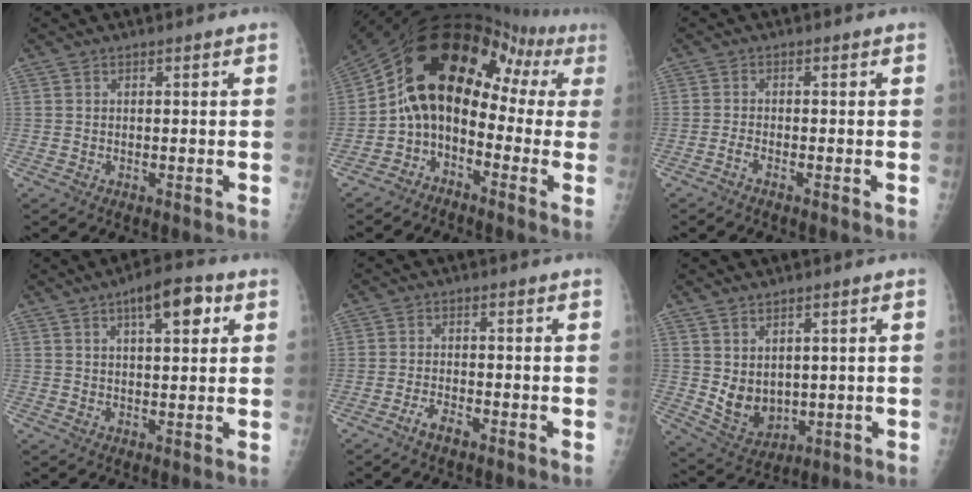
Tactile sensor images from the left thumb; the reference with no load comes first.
{"total": 15.9, "force": [0.4, 11.2, 11.2], "torque": [-0.124, 0.102, -0.011]}
{"total": 1.4, "force": [-1.1, 0.1, 0.8], "torque": [-0.024, 0.003, -0.026]}
{"total": 8.2, "force": [3.8, 3.1, 6.6], "torque": [-0.081, -0.002, 0.052]}
{"total": 2.9, "force": [-2.1, 1.0, 1.8], "torque": [-0.041, 0.011, -0.040]}
{"total": 7.1, "force": [0.9, 5.3, 4.6], "torque": [-0.056, -0.023, 0.043]}